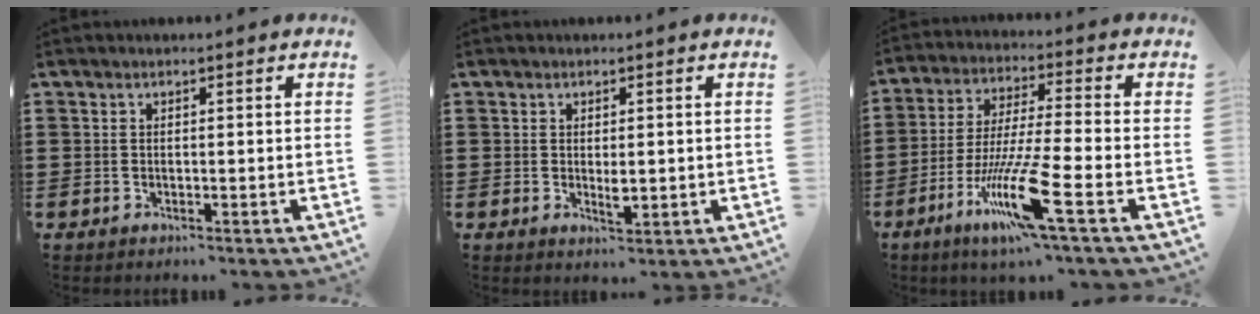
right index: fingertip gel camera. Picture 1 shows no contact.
{"total": 2.3, "force": [0.2, 1.0, 2.0], "torque": [-0.039, 0.002, 0.003]}
{"total": 12.9, "force": [-6.3, 0.8, 11.3], "torque": [-0.236, -0.010, -0.119]}